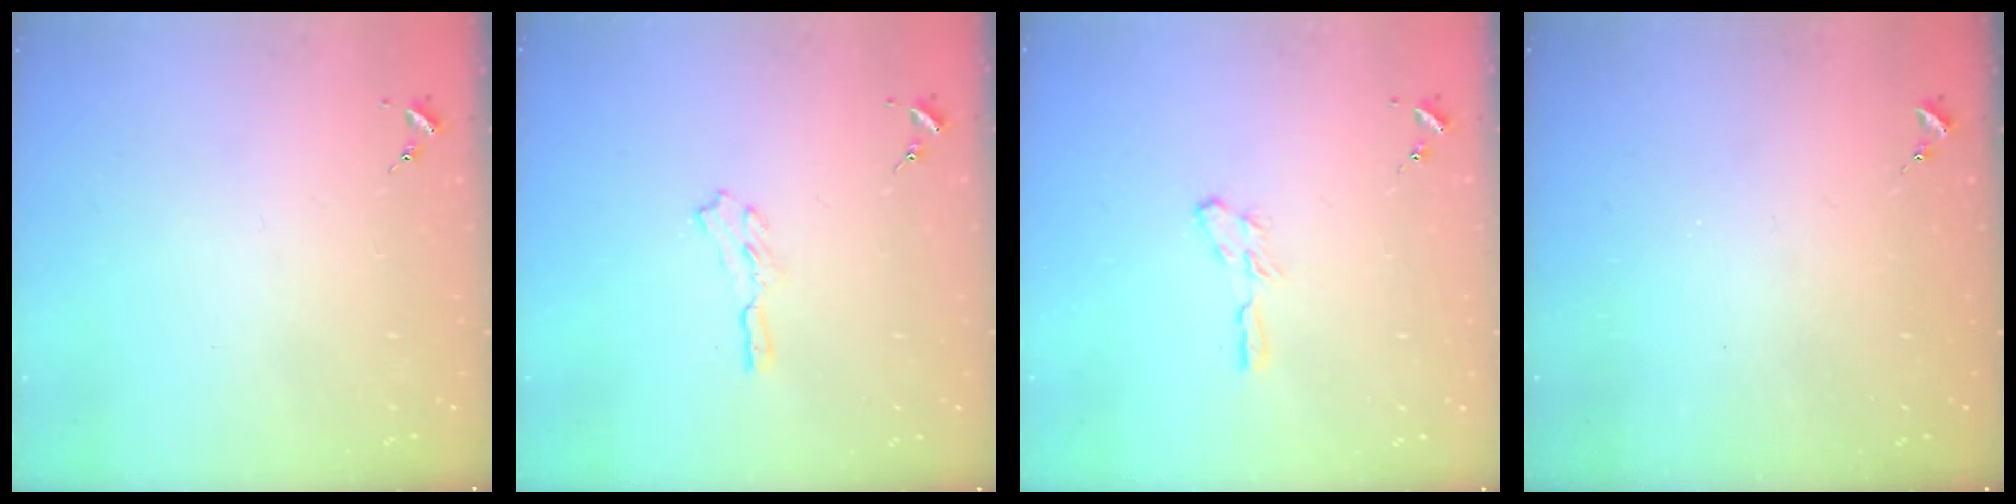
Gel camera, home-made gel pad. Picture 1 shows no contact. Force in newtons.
{"total": 3.8, "press": 3.8, "slide": 0.3}
{"total": 4.3, "press": 4.3, "slide": 0.5}
{"total": 0.0}